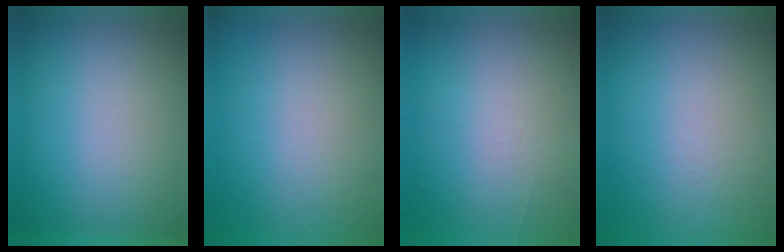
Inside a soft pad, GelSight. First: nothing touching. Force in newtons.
{"total": 5.0}
{"total": 6.8}
{"total": 9.5}